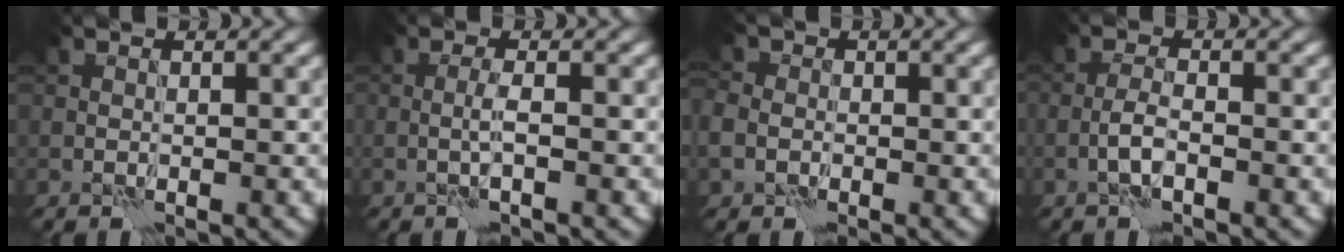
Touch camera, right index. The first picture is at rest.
{"total": 1.3, "force": [-0.3, -0.1, 1.2], "torque": [-0.027, 0.004, -0.009]}
{"total": 2.4, "force": [-0.6, 2.1, 1.0], "torque": [-0.014, 0.000, -0.015]}
{"total": 1.8, "force": [-0.8, 0.4, 1.6], "torque": [-0.034, 0.006, -0.022]}